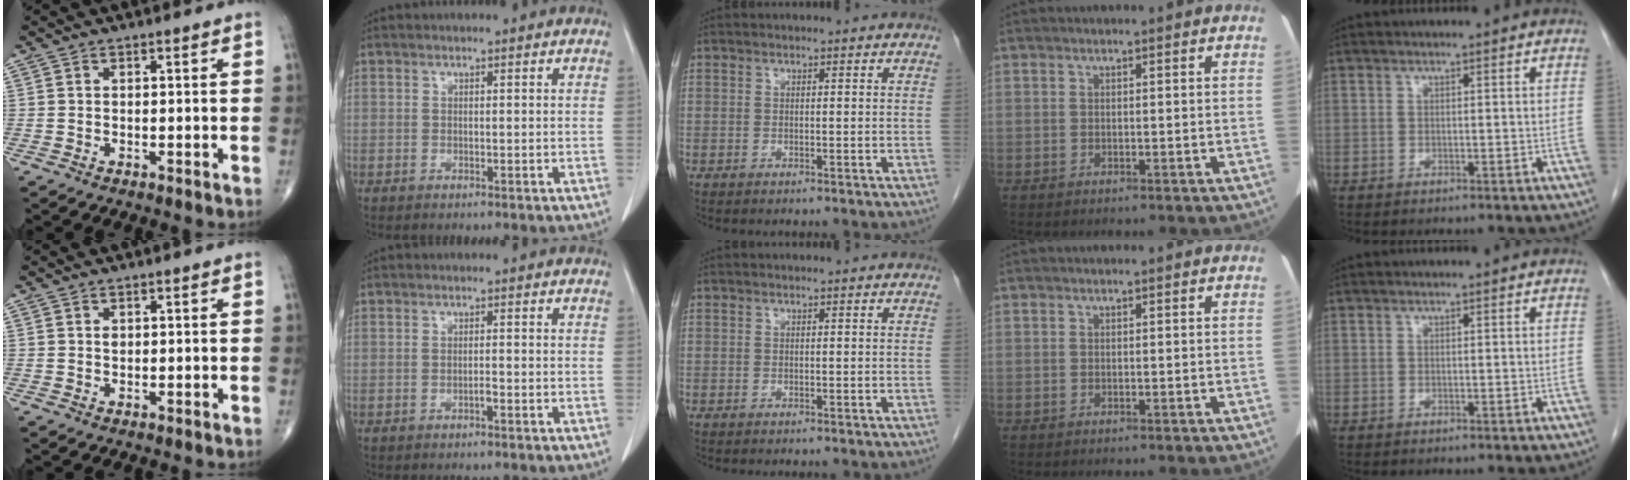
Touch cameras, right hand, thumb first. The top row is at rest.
{"thumb": {"total": 0.9, "force": [0.3, 0.7, 0.6], "torque": [-0.006, -0.001, 0.006]}, "index": {"total": 1.2, "force": [-0.6, 0.4, 0.9], "torque": [-0.020, 0.002, -0.009]}}